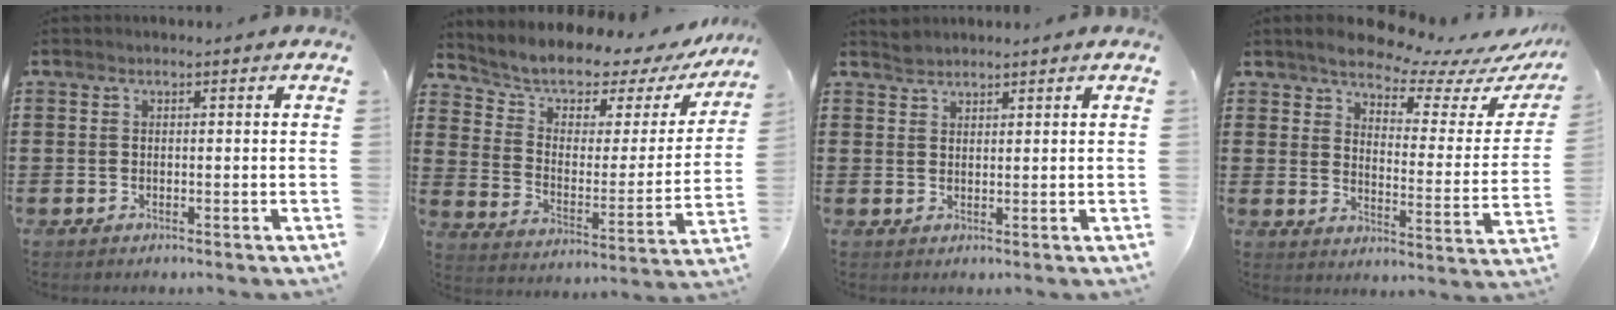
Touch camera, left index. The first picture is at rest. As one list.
[{"total": 4.4, "force": [3.7, 2.2, 1.0], "torque": [-0.050, -0.036, 0.057]}, {"total": 1.6, "force": [1.6, 0.3, 0.0], "torque": [-0.004, 0.000, 0.031]}, {"total": 6.9, "force": [6.4, 0.8, 2.2], "torque": [-0.059, -0.048, 0.109]}]